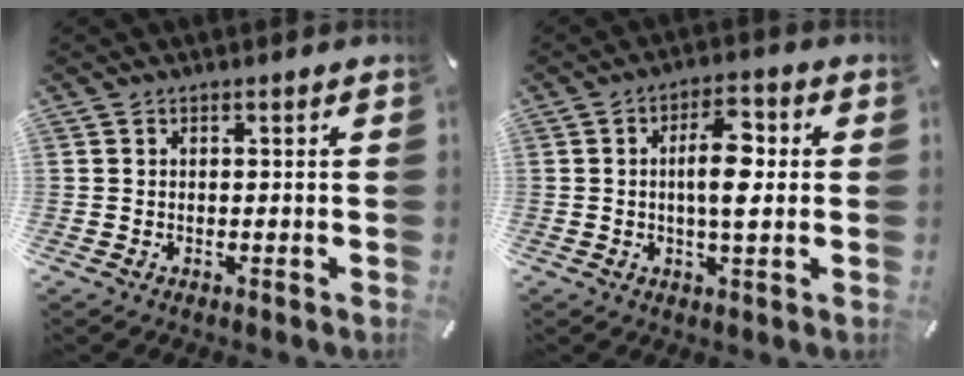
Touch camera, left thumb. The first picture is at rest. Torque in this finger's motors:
{"motor_torque": [0.48, 1.20, 0.65, 0.04, 0.04]}